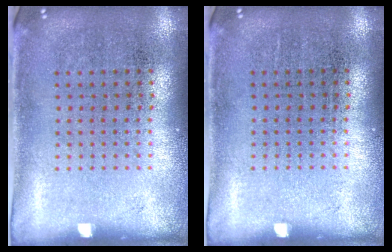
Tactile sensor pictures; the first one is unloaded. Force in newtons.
{"total": 0.0}